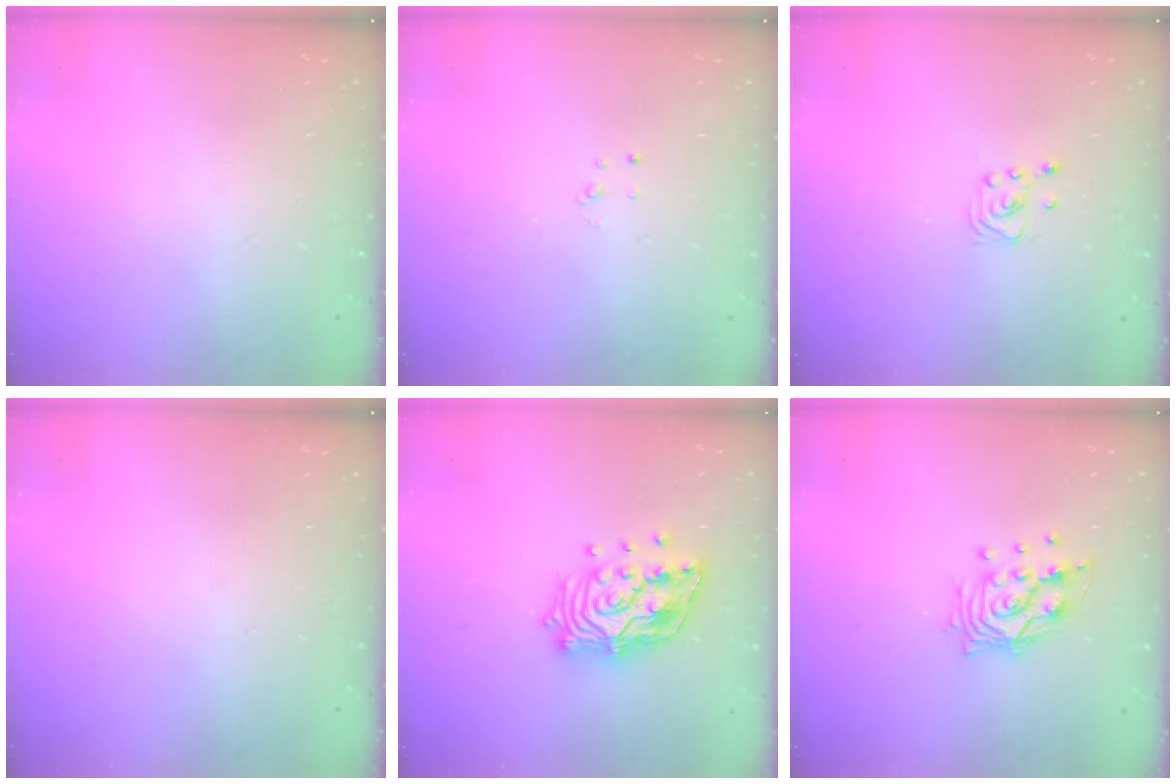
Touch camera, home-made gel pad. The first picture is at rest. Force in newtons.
{"total": 2.2, "press": 2.2, "slide": 0.2}
{"total": 2.2, "press": 2.2, "slide": 0.1}
{"total": 0.0}
{"total": 15.7, "press": 15.6, "slide": 1.7}
{"total": 11.0, "press": 10.9, "slide": 1.6}